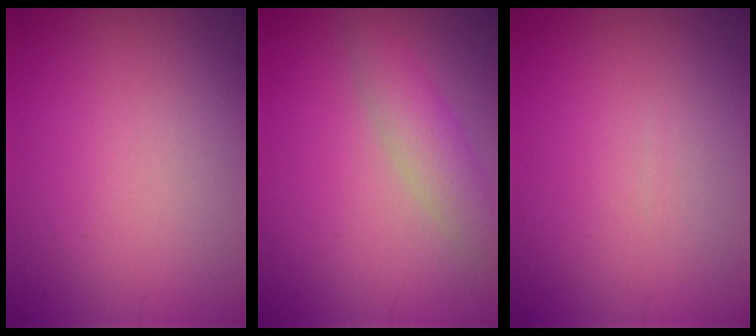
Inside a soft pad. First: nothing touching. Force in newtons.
{"total": 2.9, "press": 2.9, "slide": 0.1}
{"total": 0.0}